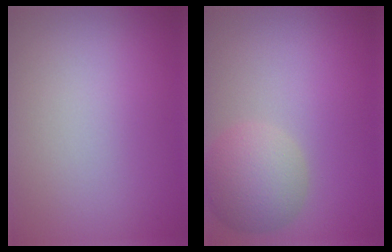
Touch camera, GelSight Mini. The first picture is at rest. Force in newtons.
{"total": 4.5, "press": 4.5, "slide": 0.1}